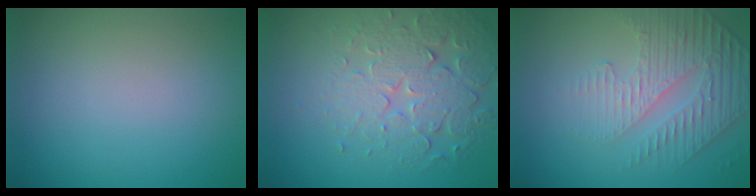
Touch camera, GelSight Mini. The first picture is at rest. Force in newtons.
{"total": 5.1, "press": 4.5, "slide": 2.5}
{"total": 4.7, "press": 3.4, "slide": 3.3}